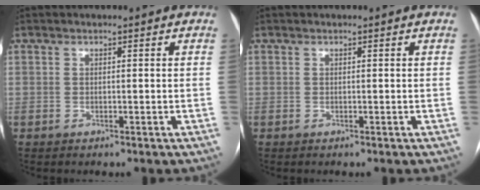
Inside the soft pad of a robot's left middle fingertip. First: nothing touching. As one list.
[{"total": 0.0}]